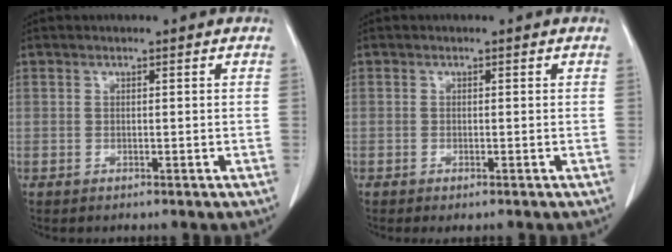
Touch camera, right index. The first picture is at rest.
{"total": 0.9, "force": [-0.6, 0.2, 0.7], "torque": [-0.012, -0.003, -0.007]}